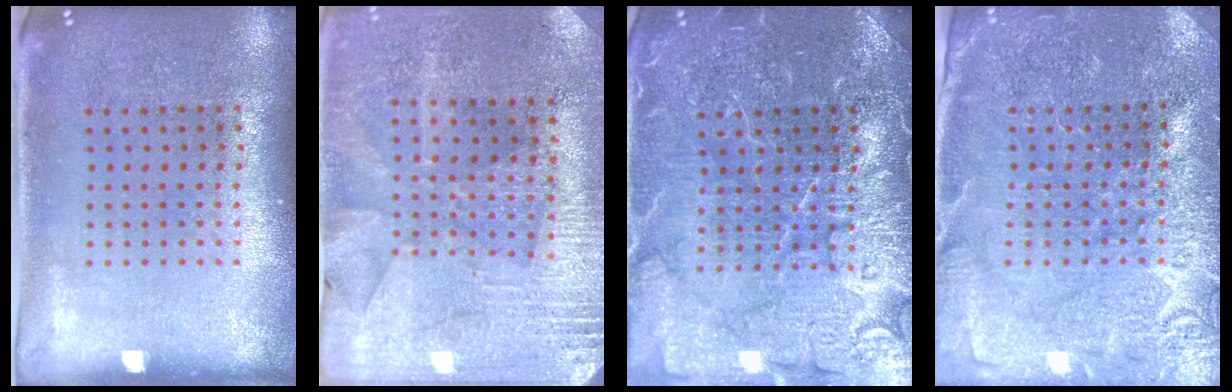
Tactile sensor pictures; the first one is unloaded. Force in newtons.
{"total": 2.8, "press": 2.7, "slide": 0.7}
{"total": 7.1, "press": 7.0, "slide": 1.0}
{"total": 3.5, "press": 3.4, "slide": 0.6}